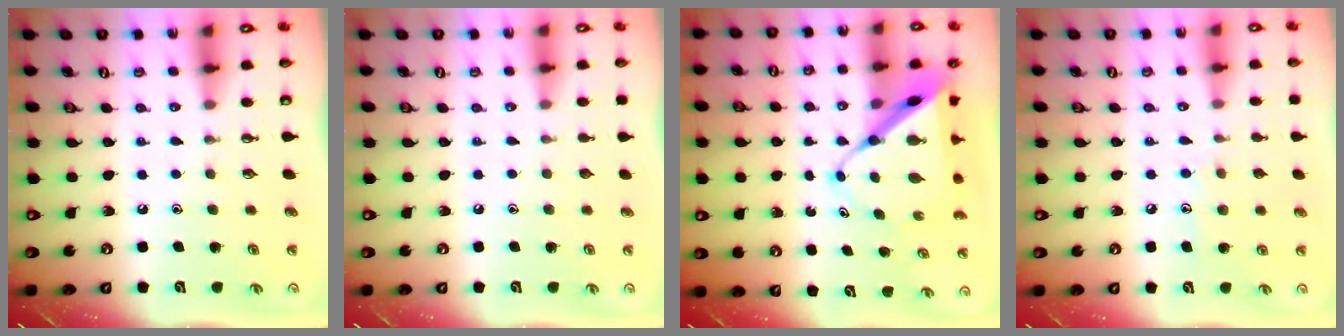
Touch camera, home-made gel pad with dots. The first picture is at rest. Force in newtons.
{"total": 0.0}
{"total": 10.1, "press": 10.0, "slide": 0.9}
{"total": 6.4, "press": 6.4, "slide": 0.6}